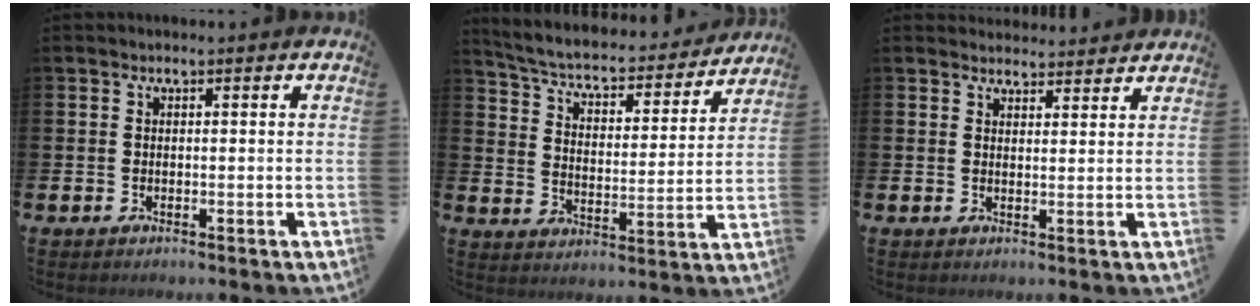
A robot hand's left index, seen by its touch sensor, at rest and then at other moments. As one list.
[{"total": 5.3, "force": [4.8, 1.2, 1.8], "torque": [-0.065, -0.039, 0.075]}, {"total": 2.9, "force": [2.8, 0.7, -0.2], "torque": [0.005, -0.016, 0.050]}]